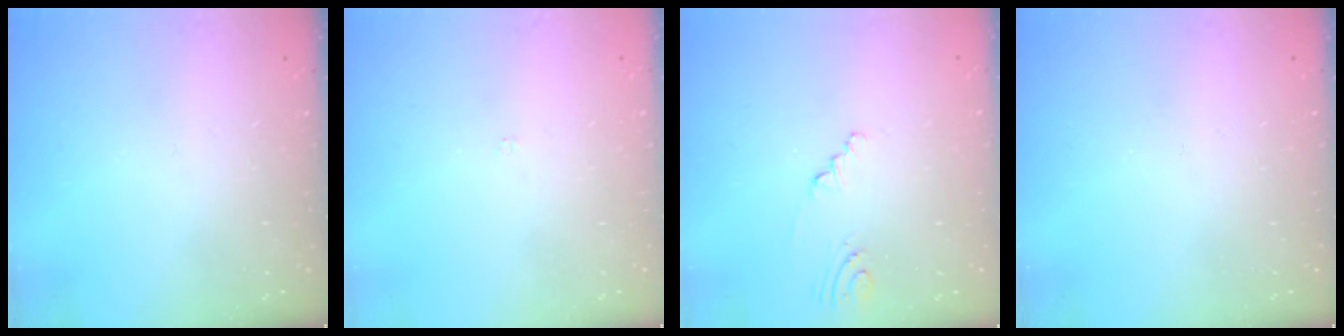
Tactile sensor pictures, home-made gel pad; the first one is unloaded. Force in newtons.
{"total": 1.8, "press": 1.7, "slide": 0.3}
{"total": 2.0, "press": 1.6, "slide": 1.2}
{"total": 0.0}